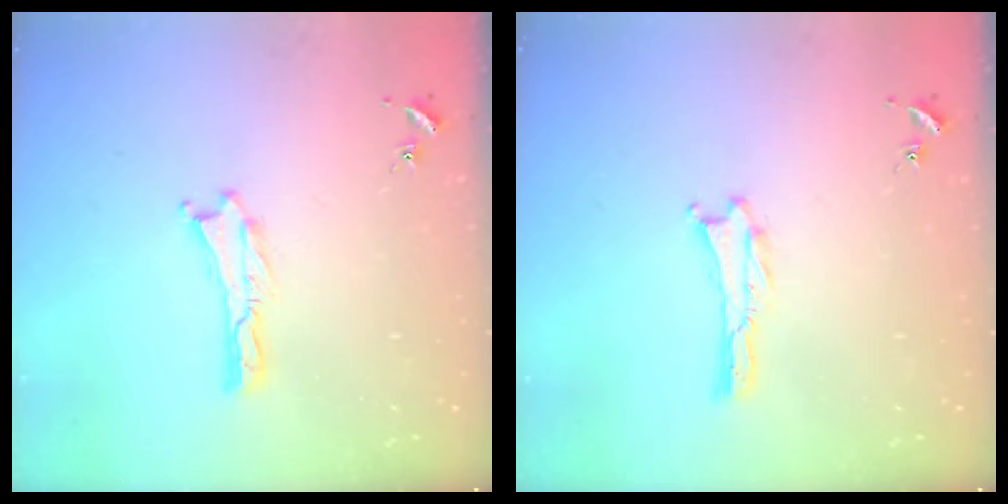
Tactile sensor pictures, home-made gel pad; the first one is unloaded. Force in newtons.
{"total": 0.0}